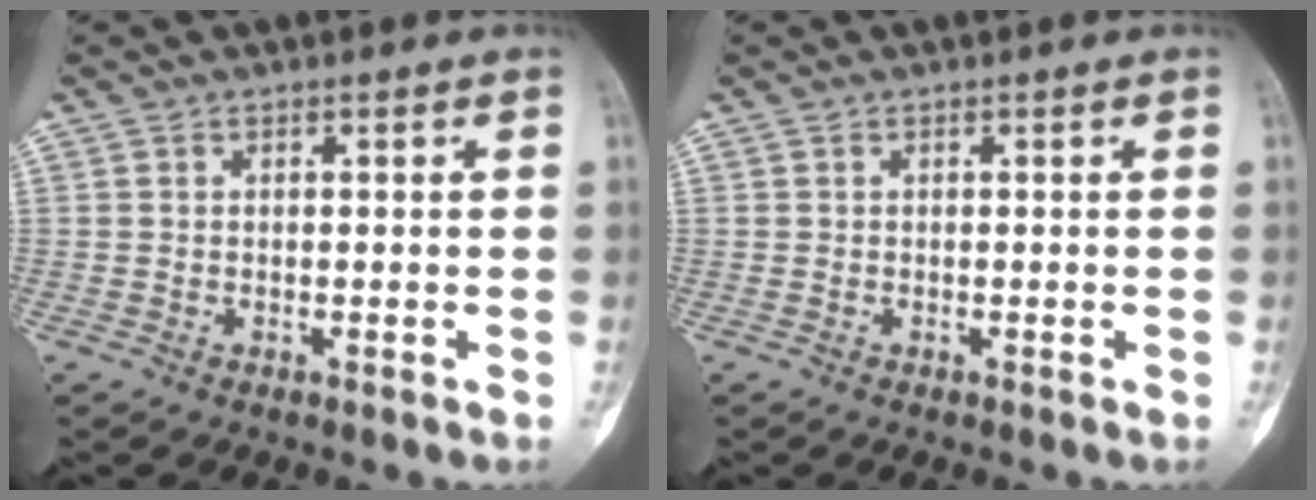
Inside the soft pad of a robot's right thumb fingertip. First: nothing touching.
{"total": 0.0}